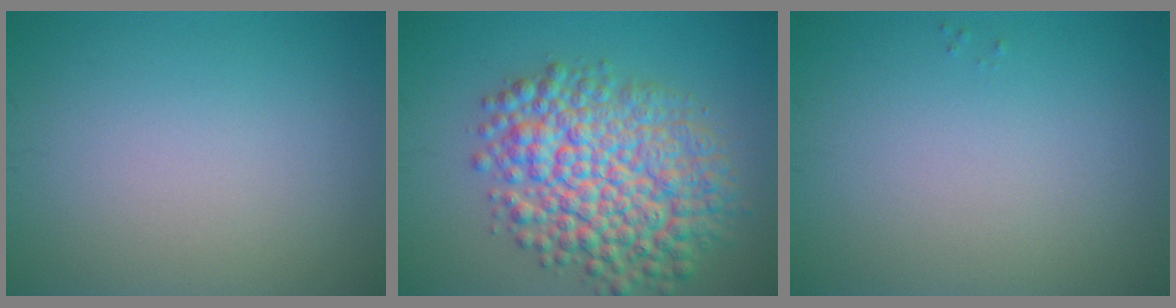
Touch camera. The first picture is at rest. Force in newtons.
{"total": 9.7, "press": 9.7, "slide": 0.3}
{"total": 0.0}